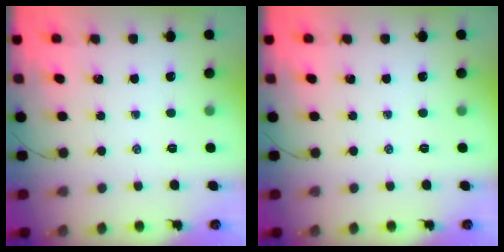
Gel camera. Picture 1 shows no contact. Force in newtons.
{"total": 0.0}